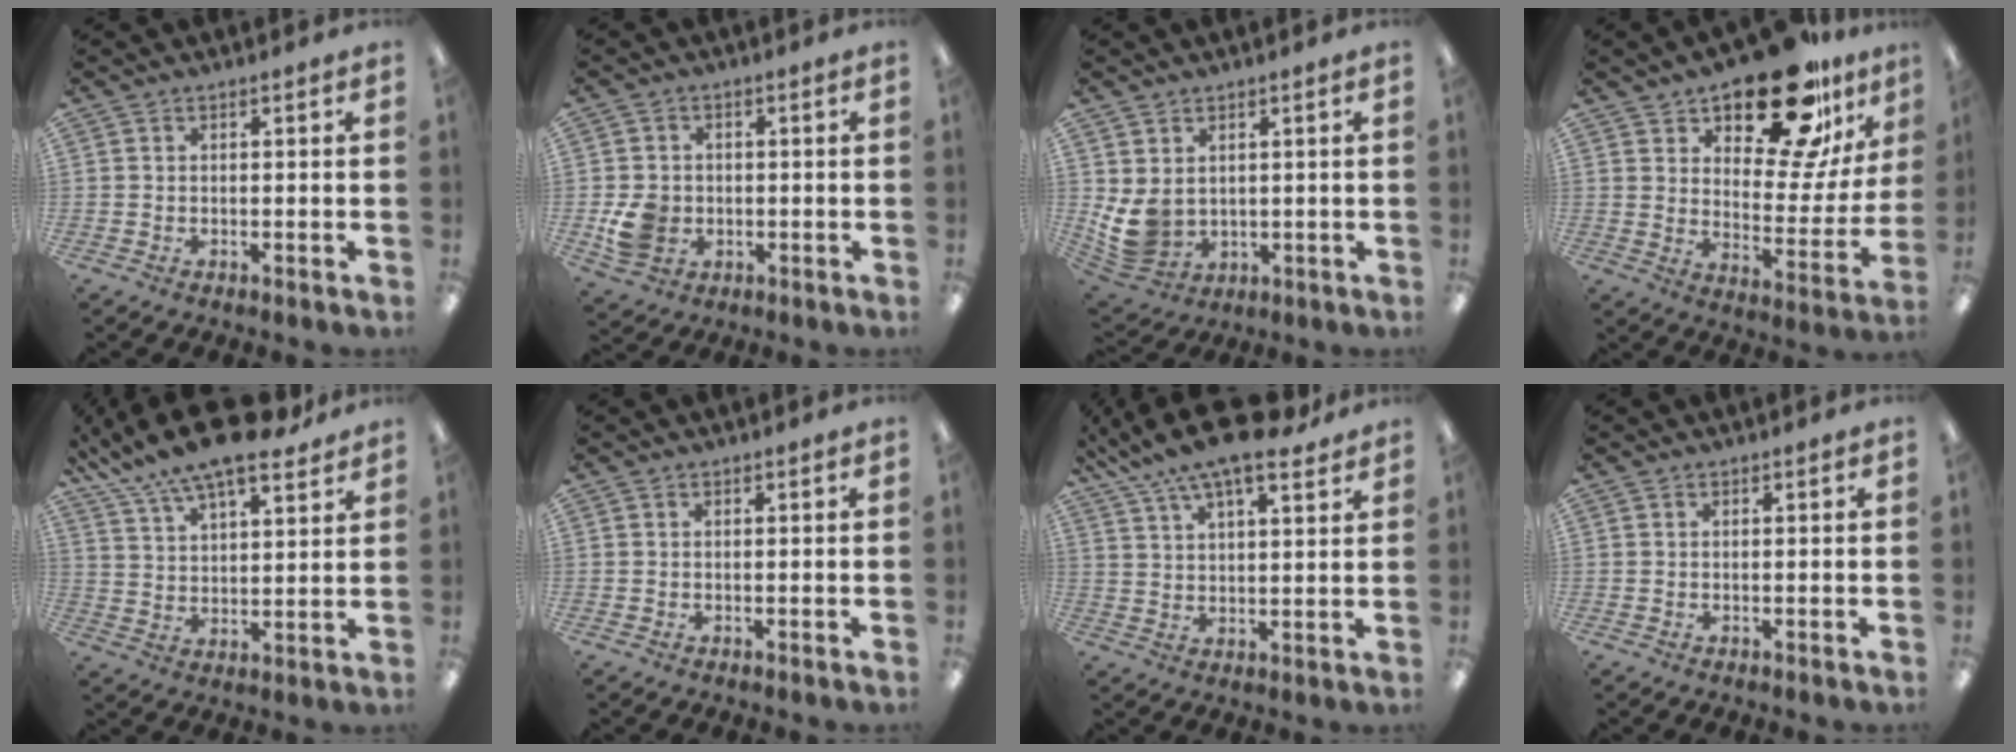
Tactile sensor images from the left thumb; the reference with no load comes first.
{"total": 6.8, "force": [-1.2, 6.0, 3.0], "torque": [-0.043, 0.007, -0.018]}
{"total": 8.0, "force": [2.0, 6.2, 4.7], "torque": [-0.121, -0.009, 0.045]}
{"total": 22.1, "force": [16.8, 8.2, 11.8], "torque": [-0.176, -0.114, 0.279]}
{"total": 16.6, "force": [13.2, 4.5, 9.0], "torque": [-0.173, -0.070, 0.231]}
{"total": 0.0}
{"total": 14.7, "force": [11.3, 3.6, 8.7], "torque": [-0.160, -0.052, 0.194]}
{"total": 0.0}